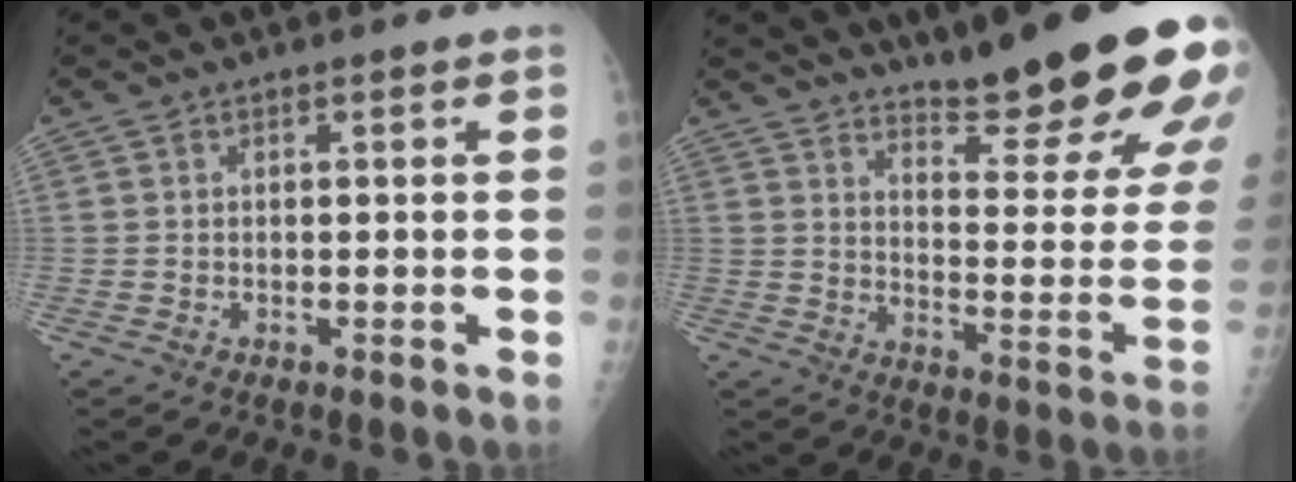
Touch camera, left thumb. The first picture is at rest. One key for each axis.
{"total": 26.0, "fx": 19.1, "fy": 4.7, "fz": 17.0, "tx": -0.207, "ty": -0.124, "tz": 0.257}